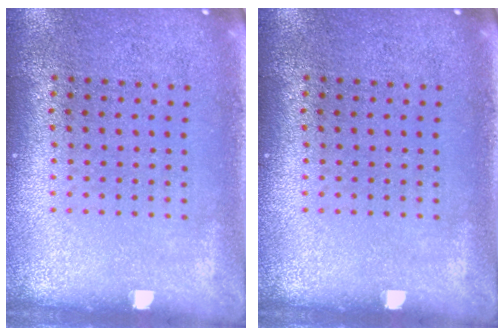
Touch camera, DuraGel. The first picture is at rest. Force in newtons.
{"total": 0.0}